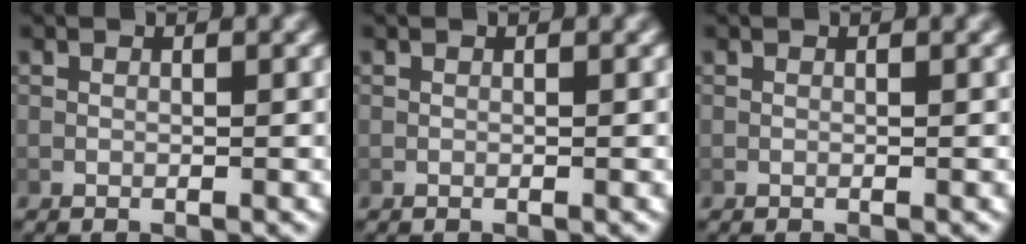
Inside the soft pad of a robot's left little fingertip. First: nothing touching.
{"total": 0.0}
{"total": 0.0}